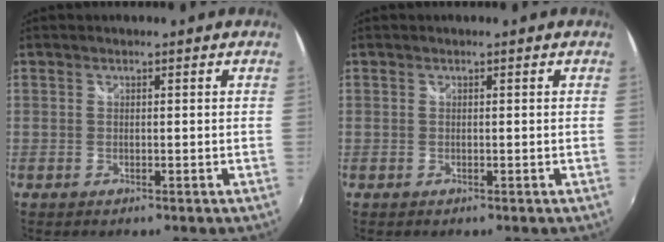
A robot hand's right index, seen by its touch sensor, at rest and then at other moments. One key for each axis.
{"total": 0.0}